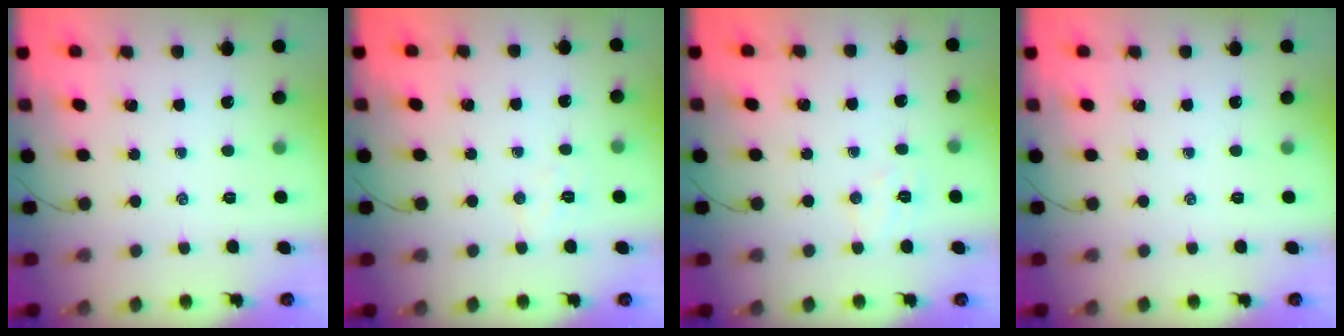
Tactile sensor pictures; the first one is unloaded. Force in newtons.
{"total": 4.4, "press": 4.3, "slide": 0.8}
{"total": 6.0, "press": 5.9, "slide": 1.1}
{"total": 0.0}